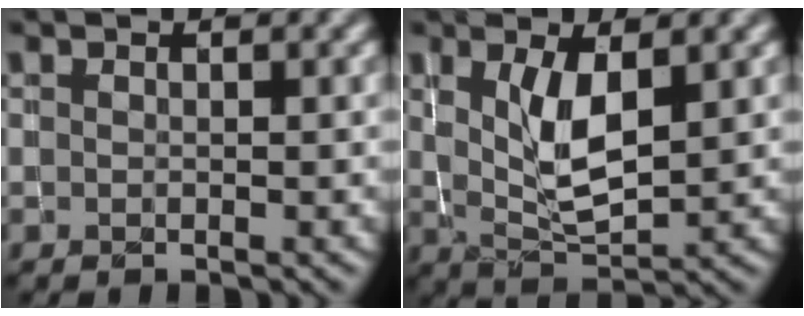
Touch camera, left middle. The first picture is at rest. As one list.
[{"total": 4.5, "force": [1.0, 1.6, 4.1], "torque": [-0.086, -0.010, 0.024]}]